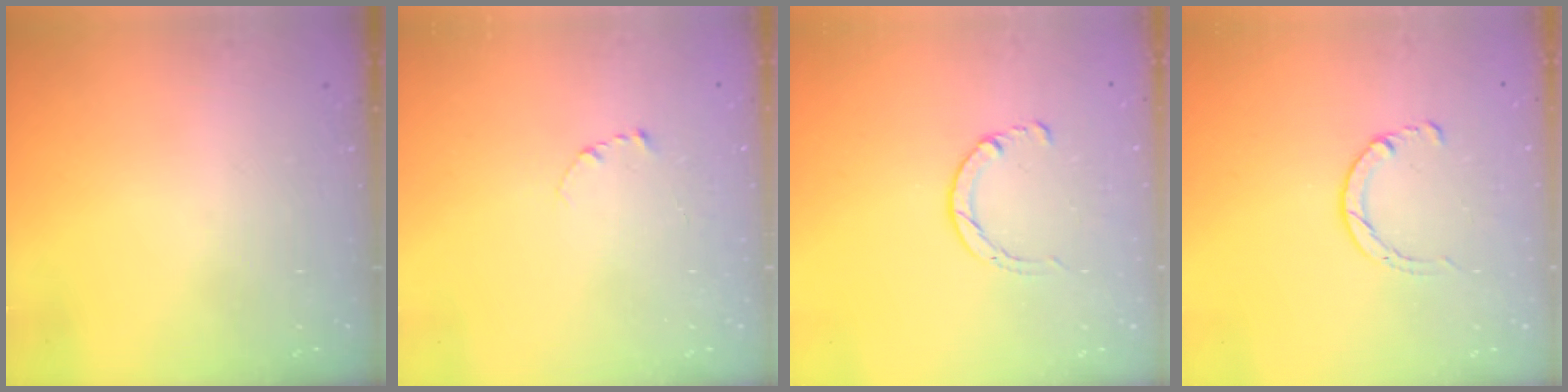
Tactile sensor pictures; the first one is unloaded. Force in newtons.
{"total": 2.7, "press": 2.7, "slide": 0.3}
{"total": 2.9, "press": 2.8, "slide": 0.4}
{"total": 2.9, "press": 2.8, "slide": 0.4}